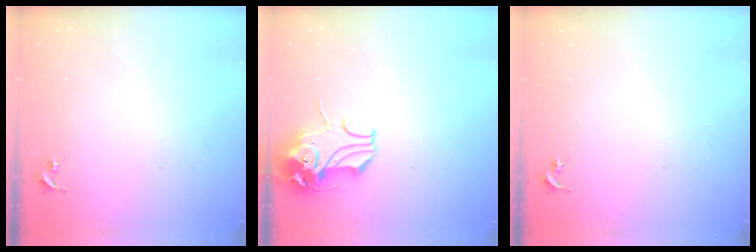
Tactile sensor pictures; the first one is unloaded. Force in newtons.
{"total": 10.6, "press": 10.5, "slide": 1.9}
{"total": 0.0}